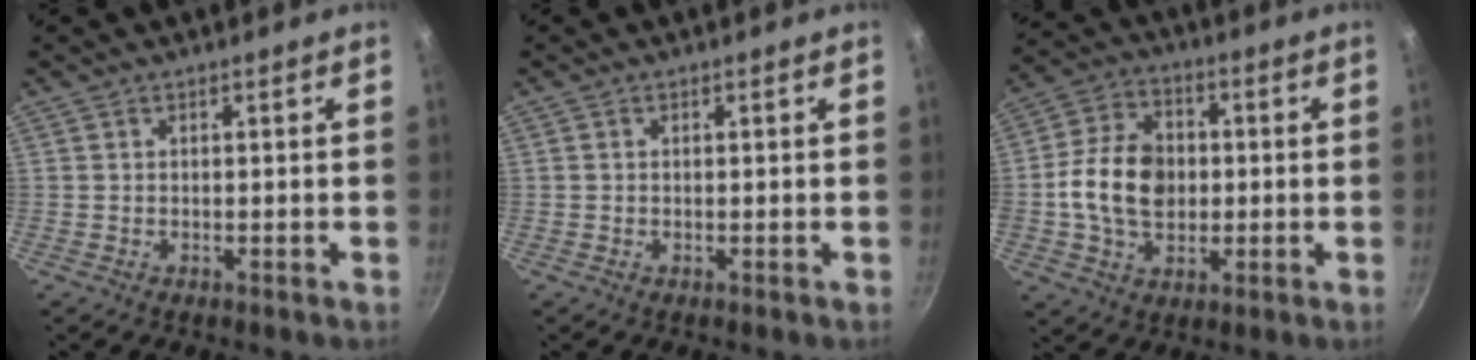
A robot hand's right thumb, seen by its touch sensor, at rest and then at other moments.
{"total": 0.0}
{"total": 13.5, "force": [-0.3, 9.9, 9.1], "torque": [-0.144, 0.016, -0.016]}